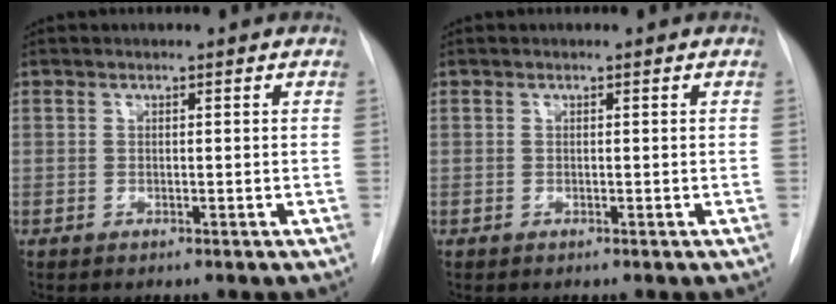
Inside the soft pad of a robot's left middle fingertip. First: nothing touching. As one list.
[{"total": 0.0}]